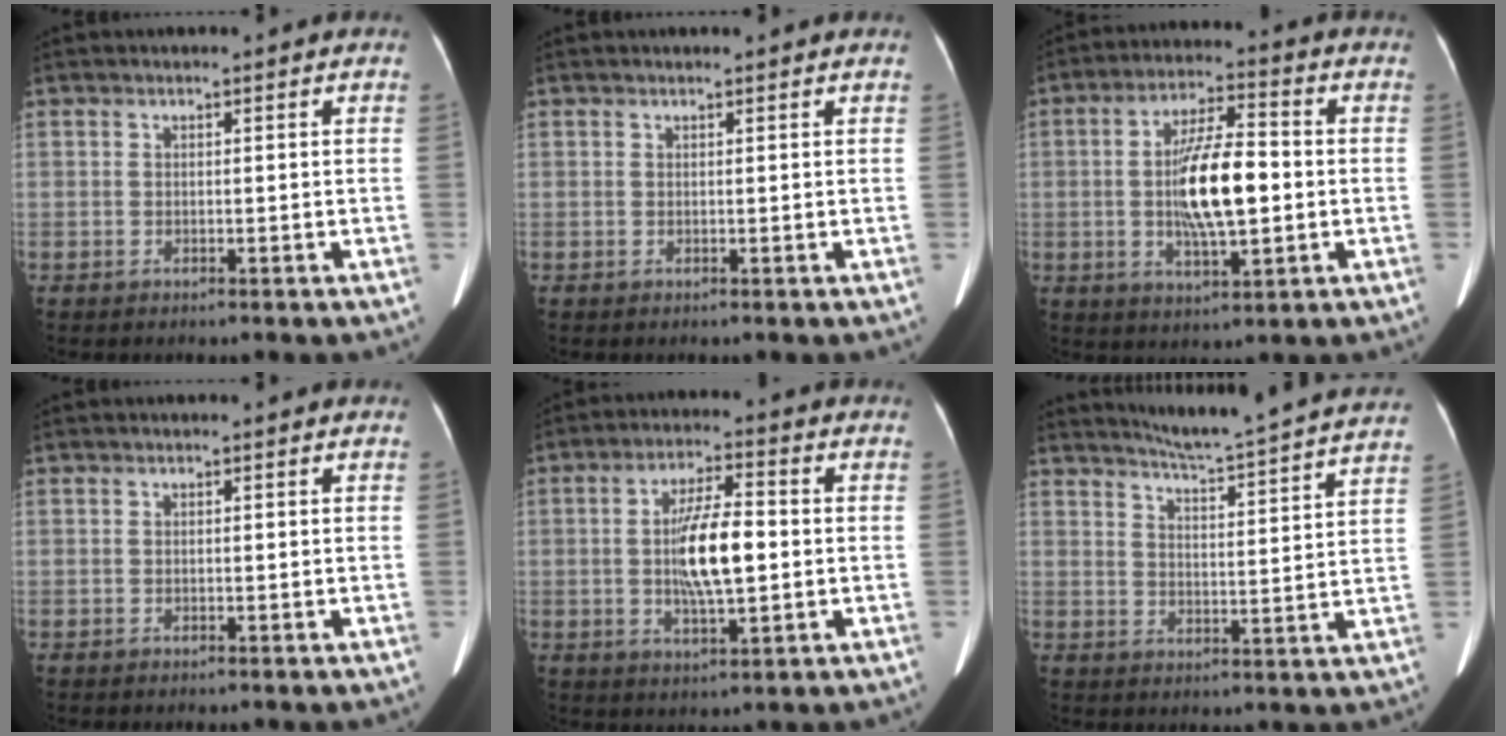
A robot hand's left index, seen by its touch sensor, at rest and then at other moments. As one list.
[{"total": 1.4, "force": [1.3, 0.0, 0.4], "torque": [-0.011, 0.010, 0.017]}, {"total": 11.6, "force": [-0.7, 3.0, 11.2], "torque": [-0.209, 0.006, -0.011]}, {"total": 0.0}, {"total": 9.5, "force": [-0.3, 2.3, 9.2], "torque": [-0.174, 0.004, -0.004]}, {"total": 18.6, "force": [17.4, -1.1, 6.6], "torque": [-0.113, -0.048, 0.219]}]